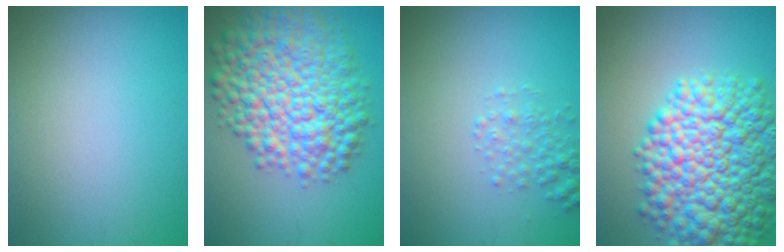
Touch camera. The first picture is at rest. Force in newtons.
{"total": 11.6, "press": 11.6, "slide": 0.3}
{"total": 2.0, "press": 2.0, "slide": 0.1}
{"total": 12.2, "press": 12.2, "slide": 0.2}